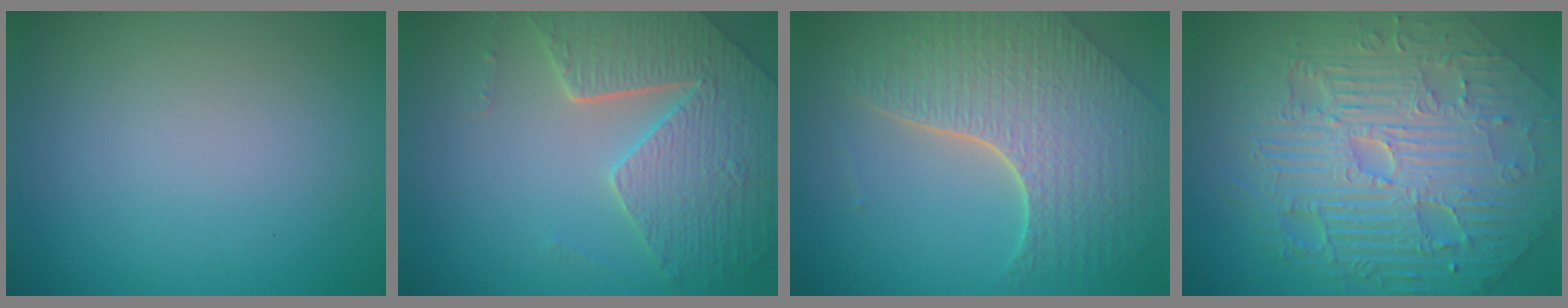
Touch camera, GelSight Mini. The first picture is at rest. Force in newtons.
{"total": 6.7, "press": 5.3, "slide": 4.0}
{"total": 8.0, "press": 5.7, "slide": 5.6}
{"total": 11.9, "press": 7.7, "slide": 9.1}